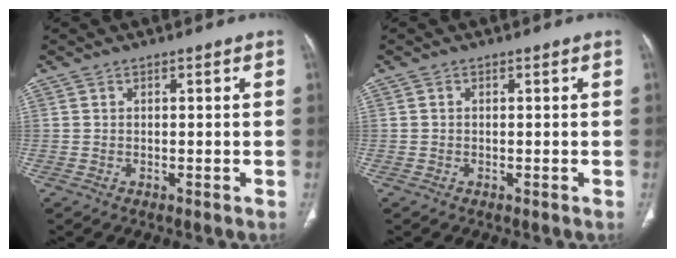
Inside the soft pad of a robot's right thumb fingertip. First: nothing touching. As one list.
[{"total": 0.0}]